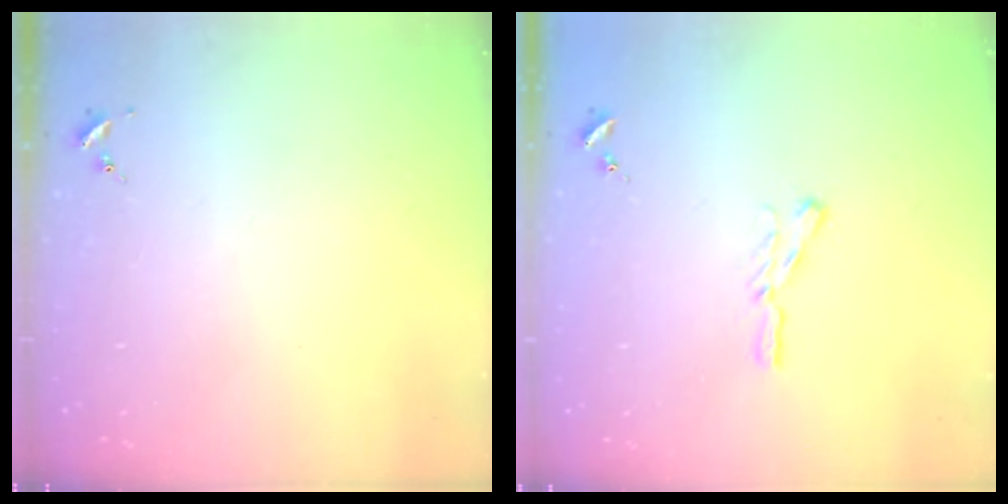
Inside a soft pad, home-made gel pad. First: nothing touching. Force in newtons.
{"total": 4.7, "press": 4.6, "slide": 0.6}